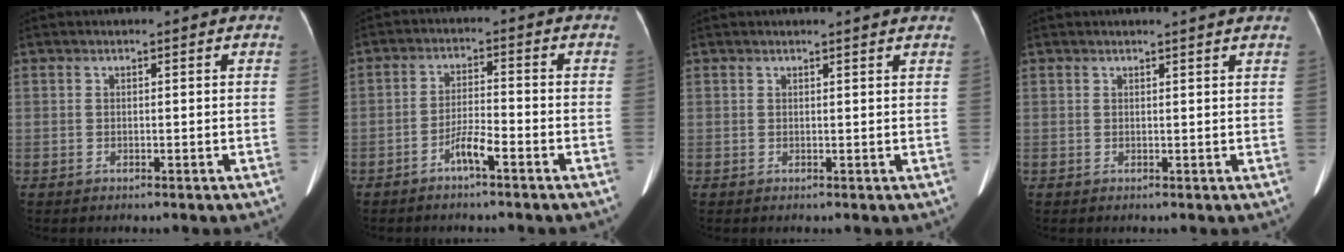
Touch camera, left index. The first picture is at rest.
{"total": 3.9, "force": [-2.6, 0.2, 2.9], "torque": [-0.061, 0.005, -0.049]}
{"total": 2.7, "force": [2.5, -0.3, 1.0], "torque": [-0.016, 0.003, 0.023]}
{"total": 2.9, "force": [2.6, -0.4, 1.1], "torque": [-0.017, 0.003, 0.024]}